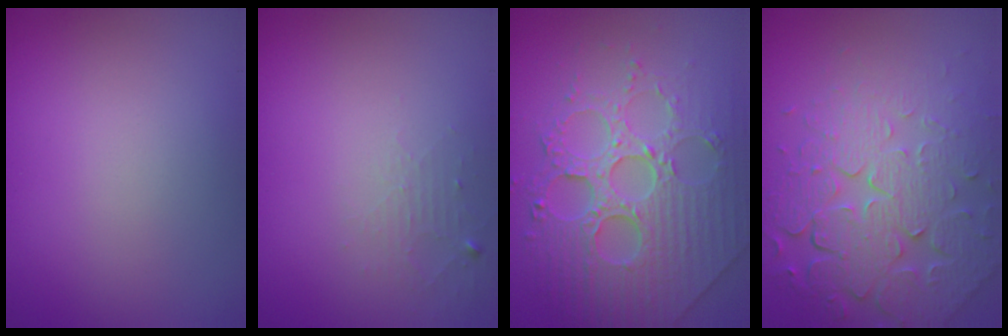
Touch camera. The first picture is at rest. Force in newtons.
{"total": 1.3, "press": 1.3, "slide": 0.2}
{"total": 7.3, "press": 6.0, "slide": 4.0}
{"total": 8.2, "press": 5.7, "slide": 5.8}